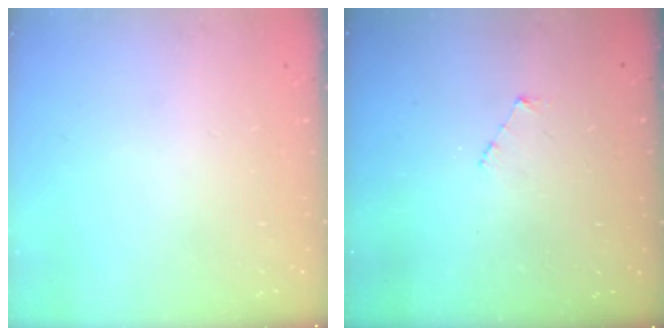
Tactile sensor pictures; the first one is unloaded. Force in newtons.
{"total": 3.0, "press": 3.0, "slide": 0.3}